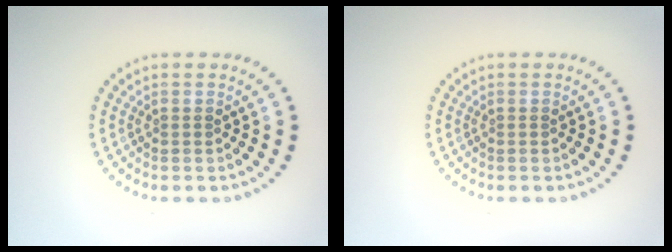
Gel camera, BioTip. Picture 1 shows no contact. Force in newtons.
{"total": 0.0}